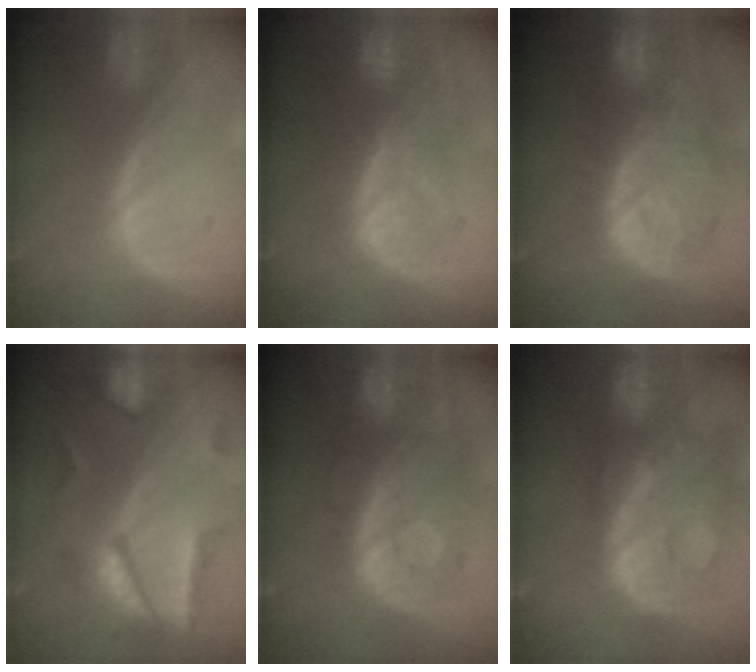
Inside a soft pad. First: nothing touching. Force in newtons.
{"total": 9.9, "press": 9.1, "slide": 3.9}
{"total": 12.1, "press": 11.0, "slide": 5.0}
{"total": 8.2, "press": 7.7, "slide": 2.7}
{"total": 10.5, "press": 9.4, "slide": 4.7}
{"total": 13.7, "press": 11.1, "slide": 8.0}